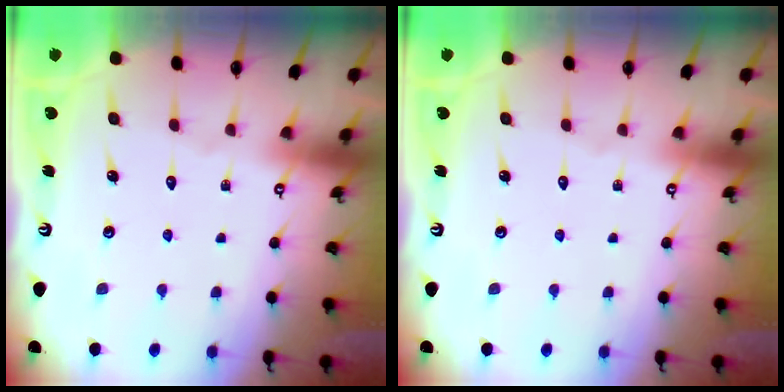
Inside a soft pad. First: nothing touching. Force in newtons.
{"total": 0.0}